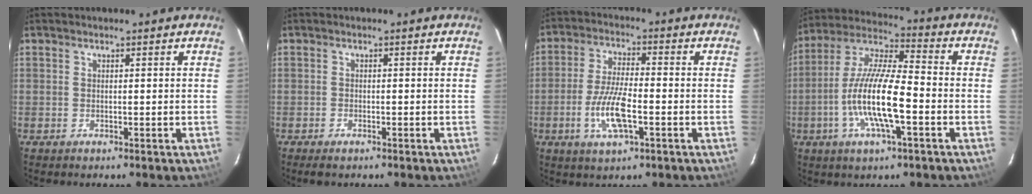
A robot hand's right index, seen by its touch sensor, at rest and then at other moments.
{"total": 1.8, "force": [-1.4, 0.7, 0.9], "torque": [-0.021, -0.003, -0.027]}
{"total": 11.3, "force": [-3.7, 3.3, 10.2], "torque": [-0.210, -0.006, -0.072]}
{"total": 14.9, "force": [-4.4, 3.2, 13.9], "torque": [-0.279, -0.004, -0.089]}